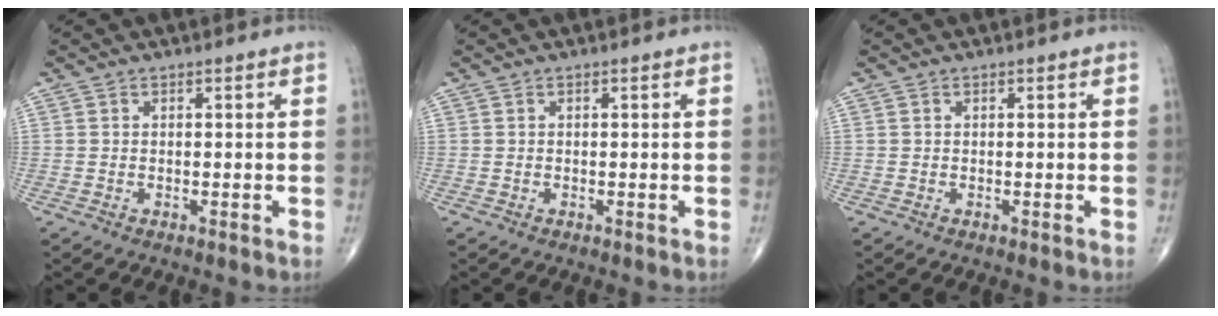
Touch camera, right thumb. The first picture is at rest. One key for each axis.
{"total": 0.0}
{"total": 0.0}